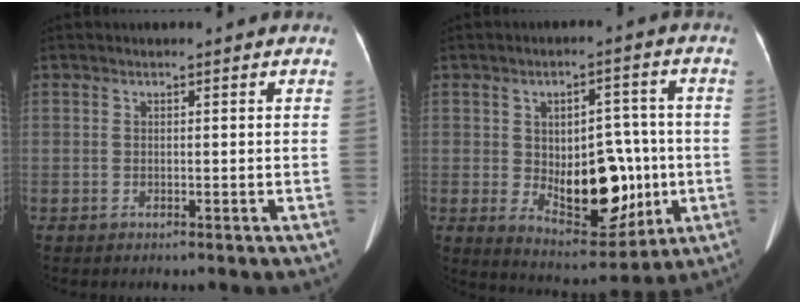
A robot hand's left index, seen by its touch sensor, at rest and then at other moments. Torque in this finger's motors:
{"motor_torque": [0.48, -0.09, 0.27, 0.05]}